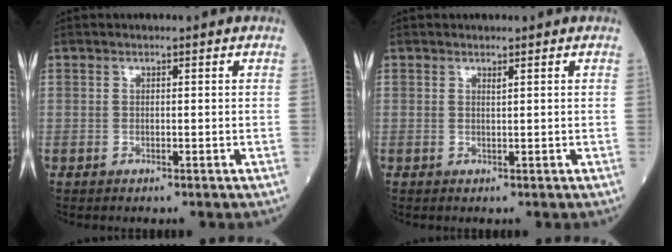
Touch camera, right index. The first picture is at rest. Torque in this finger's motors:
{"motor_torque": [-0.13, -0.05, -0.06, -0.01]}